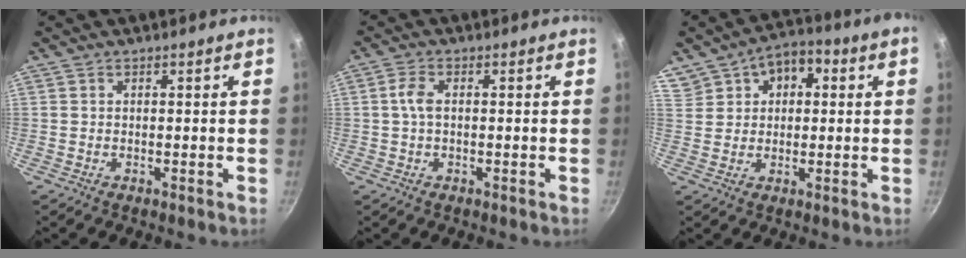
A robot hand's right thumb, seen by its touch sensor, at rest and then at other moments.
{"total": 3.2, "force": [0.2, 1.7, 2.7], "torque": [-0.063, 0.007, 0.001]}
{"total": 11.2, "force": [4.3, 7.8, 6.7], "torque": [-0.100, 0.027, 0.073]}